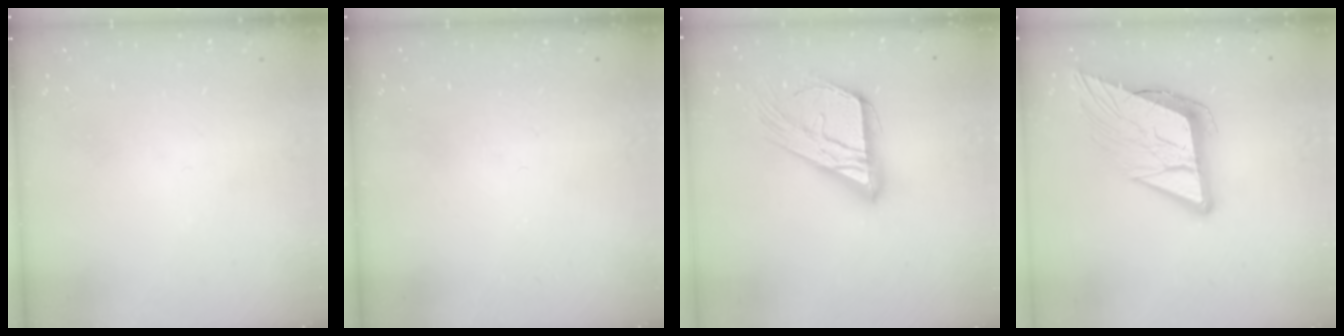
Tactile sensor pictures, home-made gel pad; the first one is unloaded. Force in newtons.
{"total": 0.0}
{"total": 18.7, "press": 18.6, "slide": 1.8}
{"total": 13.5, "press": 12.9, "slide": 3.8}